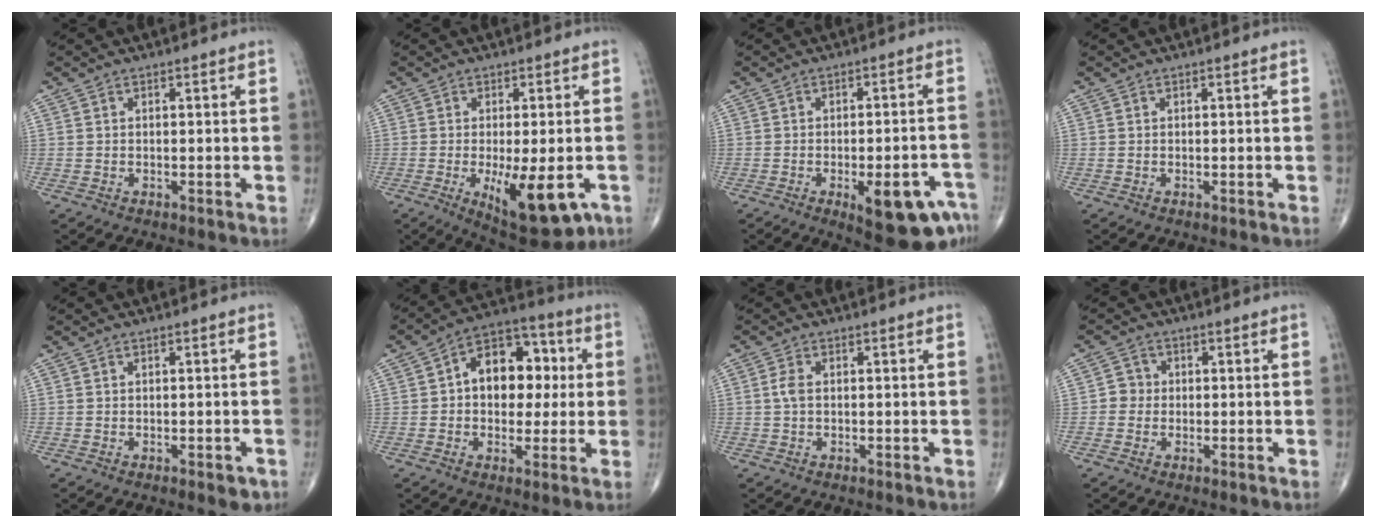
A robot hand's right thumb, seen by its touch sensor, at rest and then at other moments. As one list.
[{"total": 12.7, "force": [-4.1, 4.6, 11.1], "torque": [-0.157, -0.015, -0.047]}, {"total": 12.5, "force": [-6.3, 4.2, 10.0], "torque": [-0.100, 0.026, -0.073]}, {"total": 0.0}, {"total": 1.9, "force": [-1.0, 0.9, 1.4], "torque": [-0.010, 0.003, -0.009]}, {"total": 14.3, "force": [1.9, 9.7, 10.3], "torque": [-0.104, 0.025, 0.018]}, {"total": 2.1, "force": [0.1, 1.2, 1.7], "torque": [-0.041, 0.003, -0.002]}, {"total": 2.7, "force": [-0.3, 2.6, 0.7], "torque": [0.006, 0.009, -0.013]}]